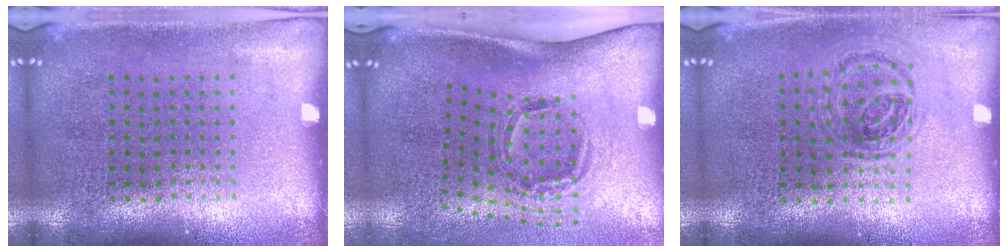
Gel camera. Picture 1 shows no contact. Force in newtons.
{"total": 2.1, "press": 1.2, "slide": 1.7}
{"total": 1.1, "press": 1.0, "slide": 0.5}